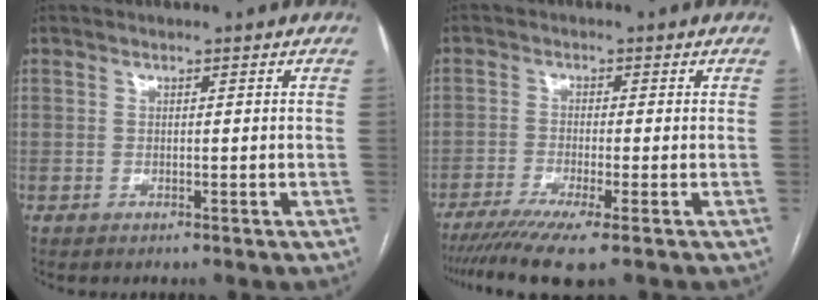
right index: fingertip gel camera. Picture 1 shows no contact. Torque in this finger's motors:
{"motor_torque": [1.05, -1.08, 0.49, 0.13]}